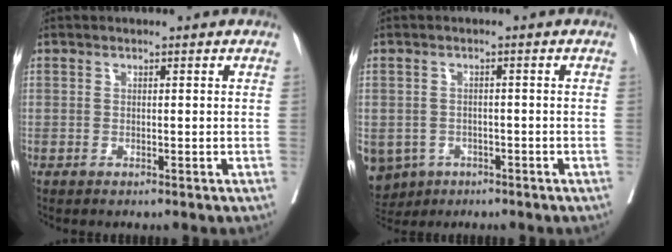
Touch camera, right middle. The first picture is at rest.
{"total": 9.2, "force": [-4.9, 7.4, 2.6], "torque": [-0.074, -0.004, -0.066]}